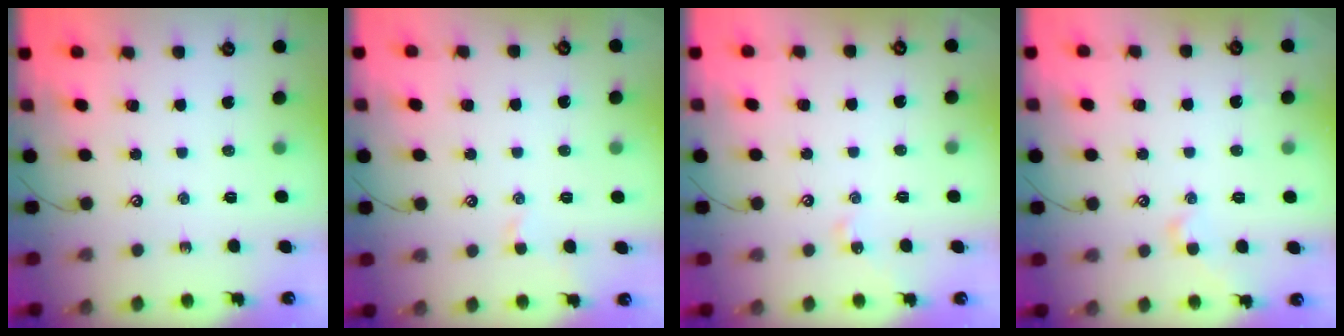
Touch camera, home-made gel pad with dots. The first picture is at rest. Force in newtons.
{"total": 1.3, "press": 1.2, "slide": 0.4}
{"total": 2.4, "press": 2.4, "slide": 0.5}
{"total": 1.6, "press": 1.4, "slide": 0.6}